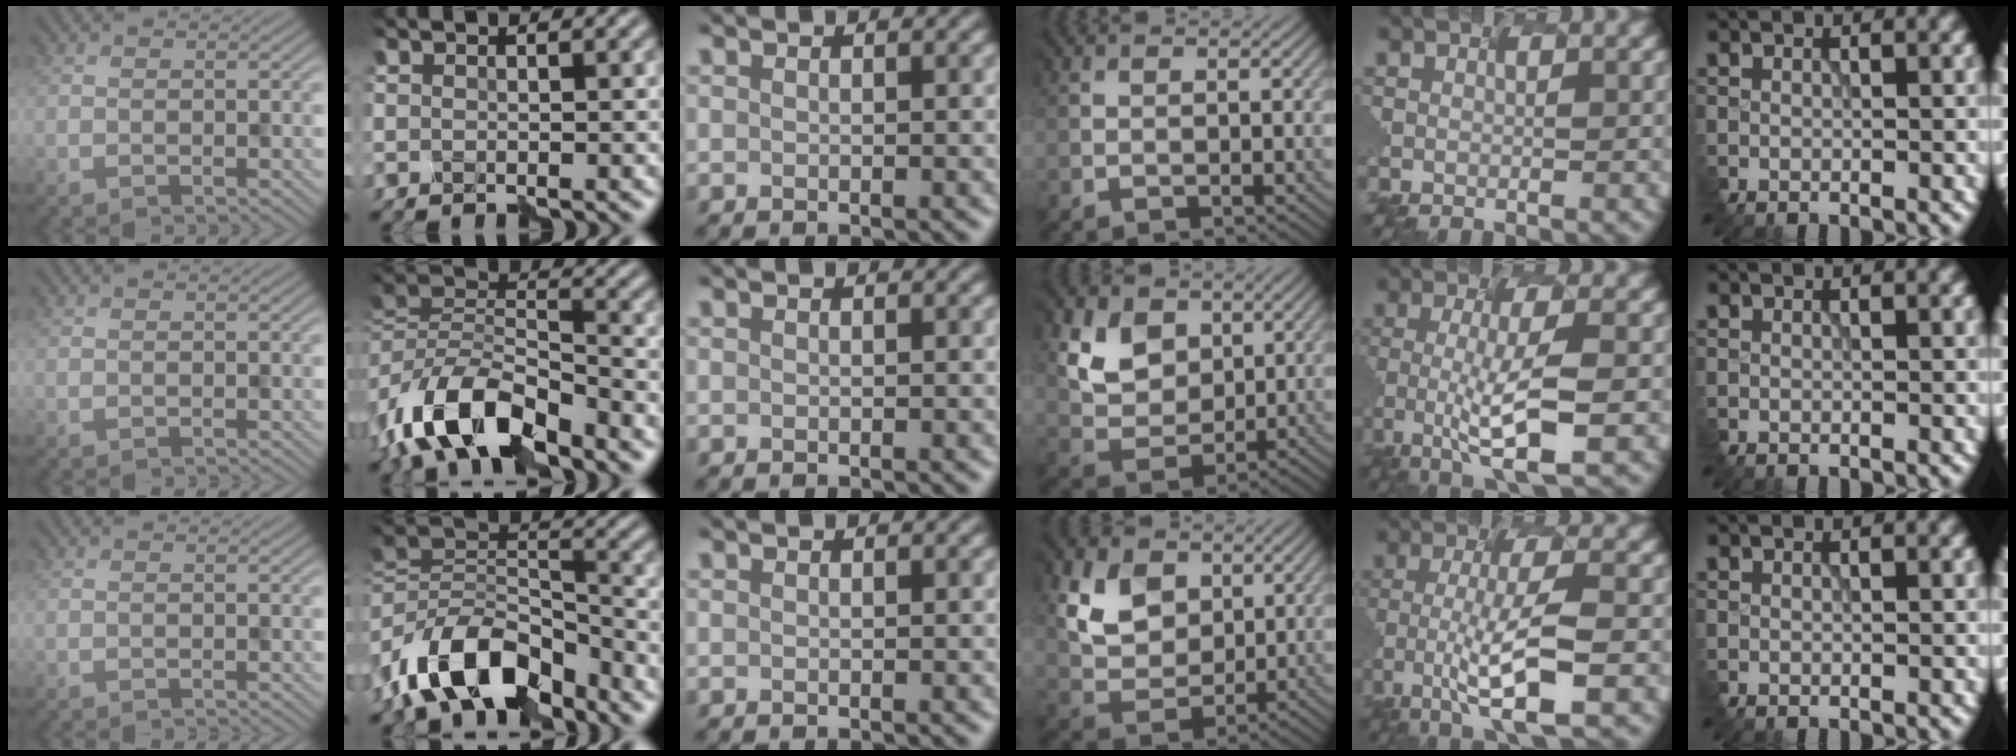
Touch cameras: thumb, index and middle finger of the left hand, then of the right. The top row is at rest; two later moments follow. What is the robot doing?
{"motion": "disassemble", "object": "puzzle pieces"}